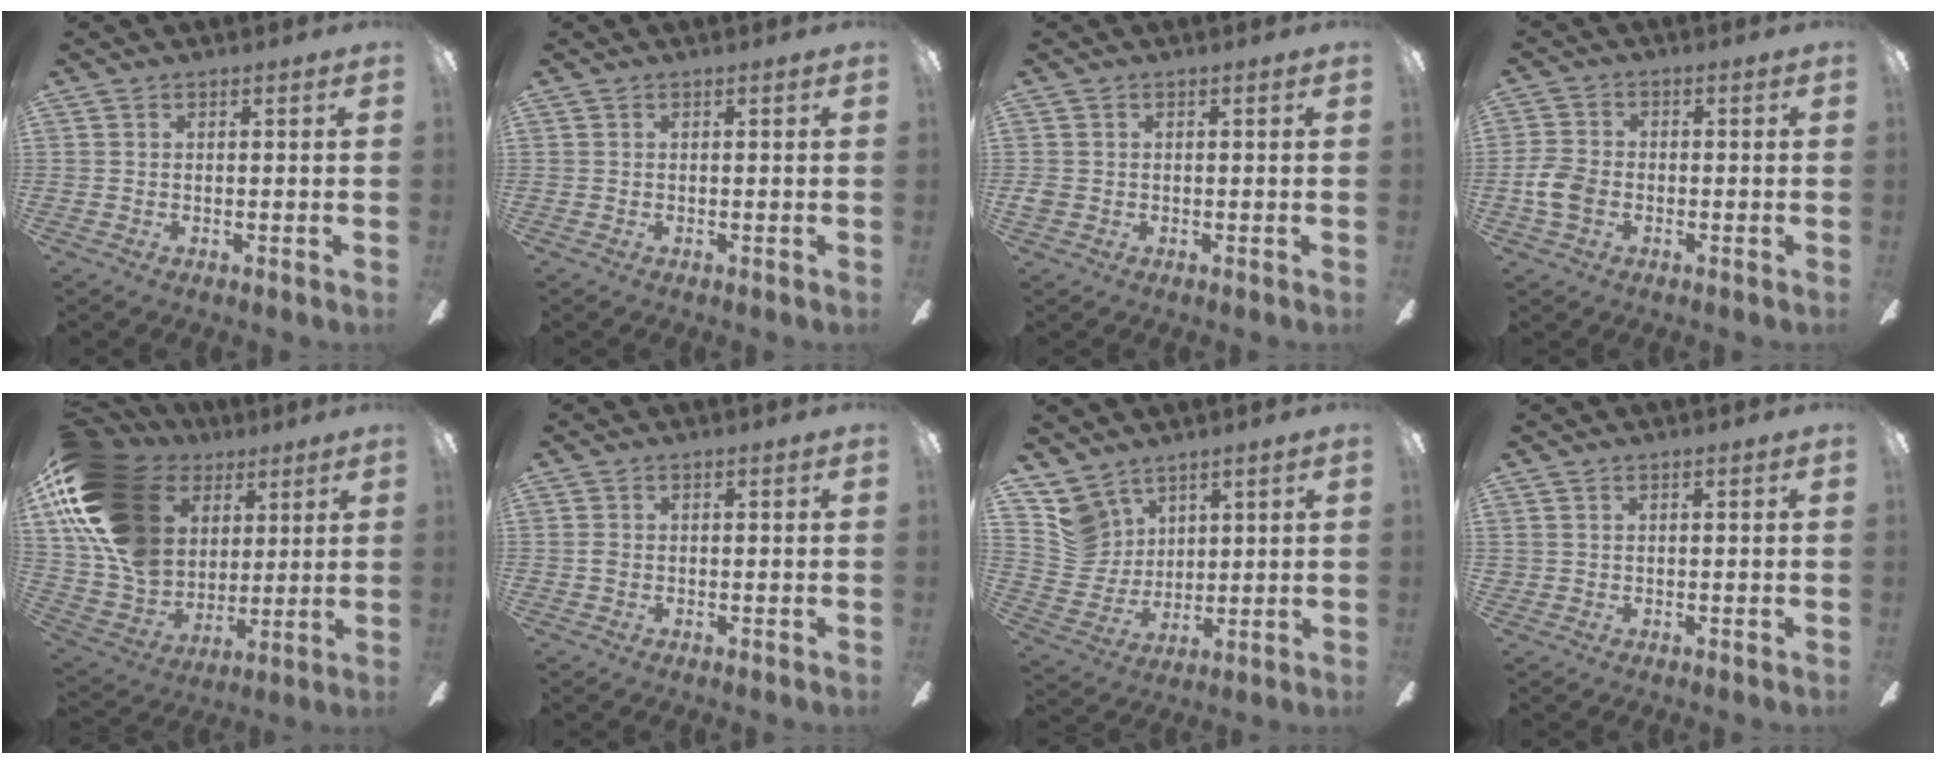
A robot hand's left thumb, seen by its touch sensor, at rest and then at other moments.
{"total": 0.0}
{"total": 1.6, "force": [-0.6, 1.4, 0.7], "torque": [-0.010, 0.002, -0.010]}
{"total": 6.4, "force": [-2.1, 4.5, 4.1], "torque": [-0.092, 0.010, -0.038]}
{"total": 24.3, "force": [8.9, 17.5, 14.2], "torque": [-0.304, -0.024, 0.178]}
{"total": 0.9, "force": [-0.3, 0.6, 0.5], "torque": [-0.011, 0.002, -0.007]}
{"total": 9.9, "force": [6.6, 7.1, 1.9], "torque": [-0.052, -0.034, 0.139]}
{"total": 0.5, "force": [0.0, 0.5, -0.1], "torque": [0.003, 0.003, -0.001]}